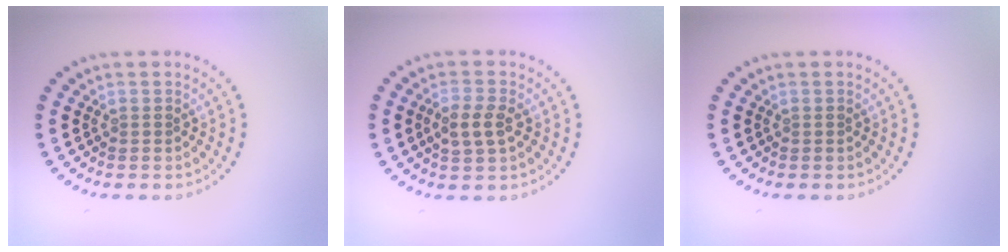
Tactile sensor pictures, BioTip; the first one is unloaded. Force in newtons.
{"total": 2.4, "press": 2.3, "slide": 0.6}
{"total": 0.0}